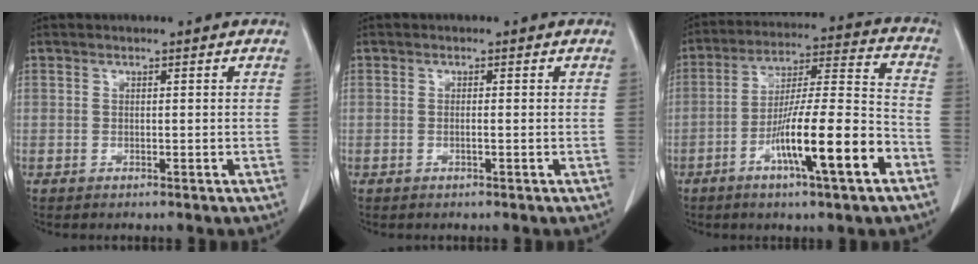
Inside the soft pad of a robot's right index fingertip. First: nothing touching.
{"total": 0.6, "force": [-0.2, 0.0, 0.6], "torque": [-0.010, 0.001, -0.003]}
{"total": 15.9, "force": [-7.0, 0.8, 14.3], "torque": [-0.245, -0.004, -0.117]}